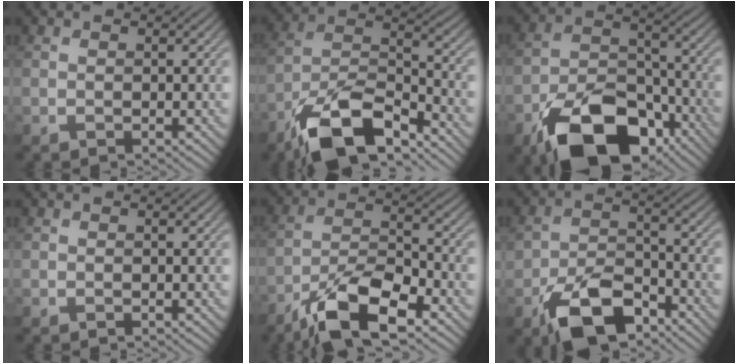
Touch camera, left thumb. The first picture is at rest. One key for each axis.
{"total": 12.9, "fx": -9.1, "fy": 4.4, "fz": 8.0, "tx": -0.155, "ty": -0.009, "tz": -0.186}
{"total": 16.0, "fx": -9.8, "fy": 8.5, "fz": 9.3, "tx": -0.182, "ty": -0.026, "tz": -0.171}
{"total": 0.0}
{"total": 11.5, "fx": -7.7, "fy": 3.6, "fz": 7.9, "tx": -0.144, "ty": 0.002, "tz": -0.149}
{"total": 9.8, "fx": -6.2, "fy": 4.8, "fz": 5.9, "tx": -0.110, "ty": -0.007, "tz": -0.120}